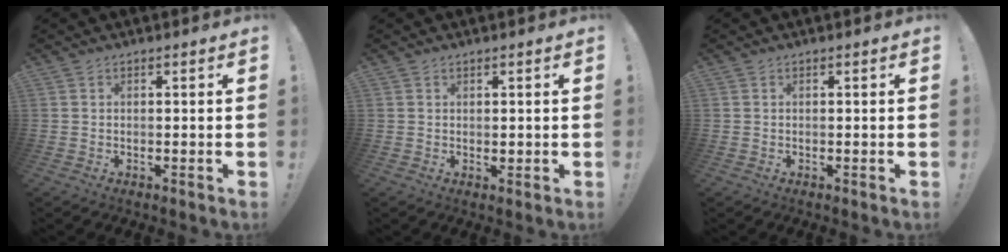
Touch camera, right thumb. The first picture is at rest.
{"total": 0.8, "force": [0.3, 0.6, 0.3], "torque": [-0.002, 0.000, 0.004]}
{"total": 0.0}